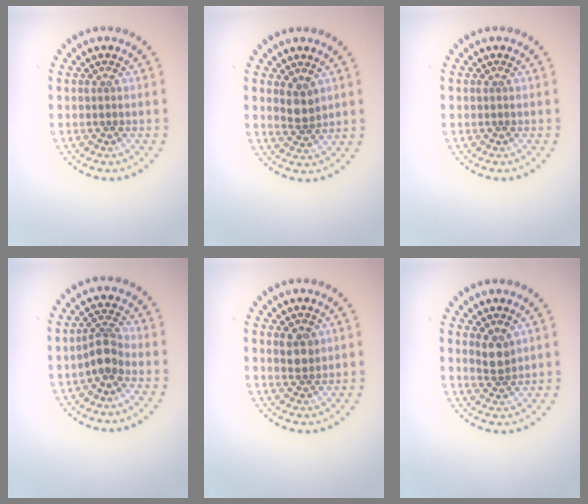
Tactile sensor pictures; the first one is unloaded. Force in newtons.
{"total": 2.0, "press": 1.7, "slide": 1.0}
{"total": 0.0}
{"total": 2.6, "press": 2.0, "slide": 1.7}
{"total": 1.9, "press": 1.8, "slide": 0.7}
{"total": 2.0, "press": 1.7, "slide": 1.0}